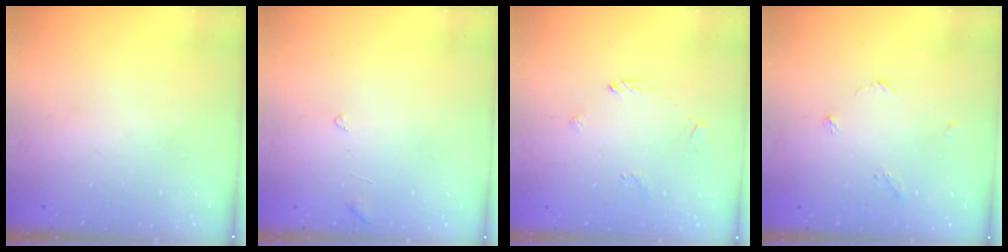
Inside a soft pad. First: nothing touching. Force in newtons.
{"total": 3.4, "press": 3.4, "slide": 0.4}
{"total": 2.6, "press": 2.5, "slide": 0.8}
{"total": 2.8, "press": 2.8, "slide": 0.4}